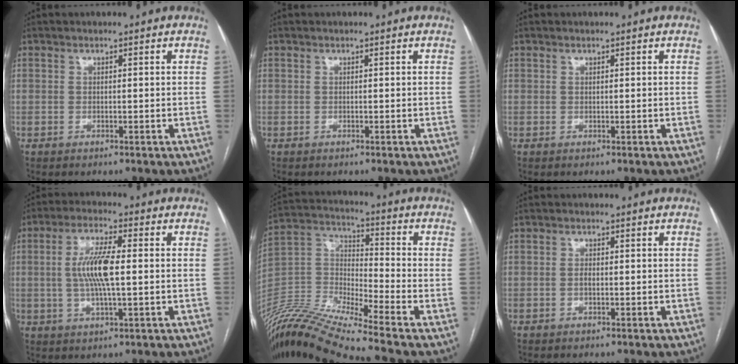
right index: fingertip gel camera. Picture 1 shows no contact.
{"total": 0.0}
{"total": 0.0}
{"total": 8.3, "force": [0.3, 1.4, 8.2], "torque": [-0.169, 0.000, 0.004]}
{"total": 16.2, "force": [-14.4, -2.1, 7.1], "torque": [-0.146, 0.010, -0.273]}
{"total": 0.8, "force": [-0.1, 0.3, 0.7], "torque": [-0.015, 0.002, 0.001]}